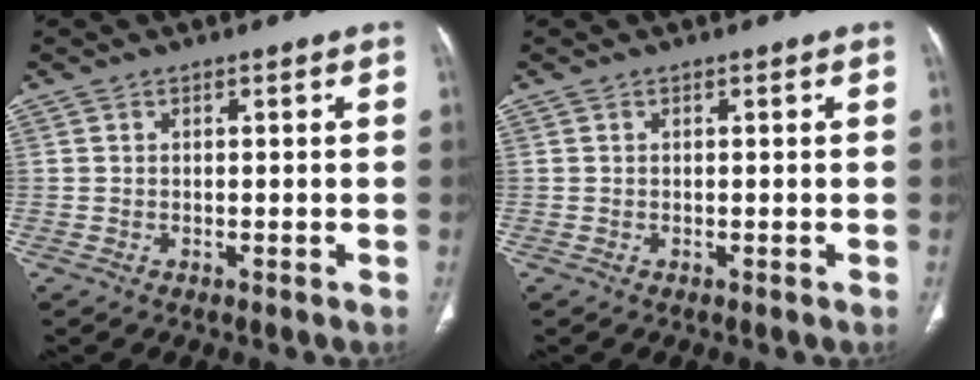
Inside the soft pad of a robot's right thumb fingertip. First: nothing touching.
{"total": 0.0}